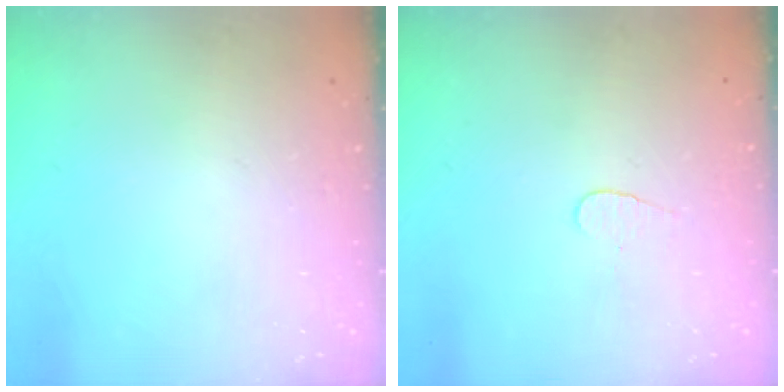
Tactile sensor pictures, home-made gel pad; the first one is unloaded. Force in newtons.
{"total": 3.7, "press": 3.7, "slide": 0.4}